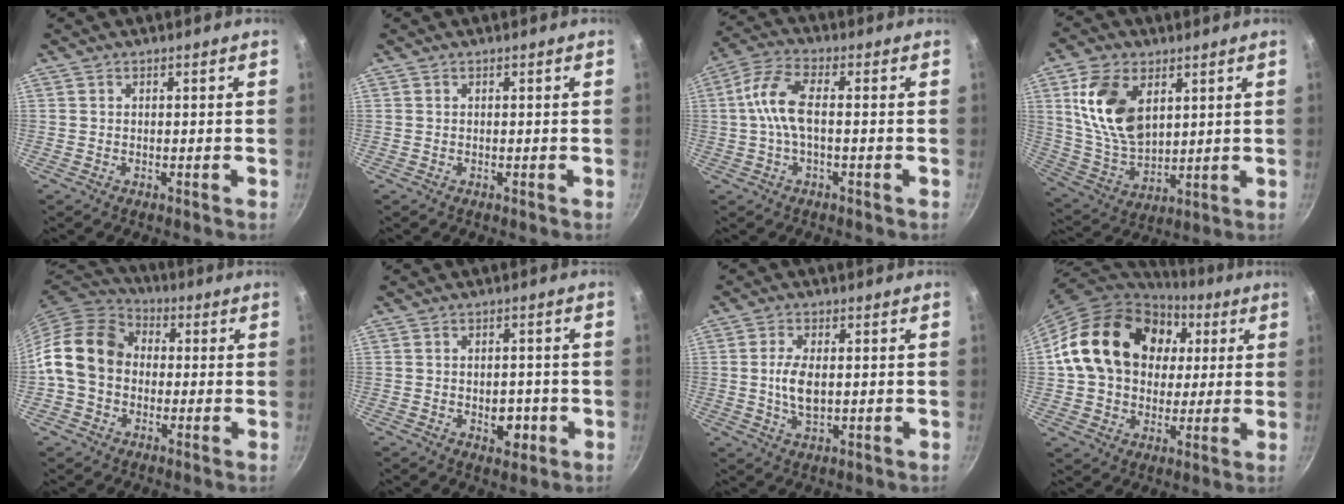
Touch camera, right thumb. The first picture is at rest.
{"total": 0.0}
{"total": 8.4, "force": [-0.2, 3.5, 7.6], "torque": [-0.177, 0.023, -0.016]}
{"total": 15.3, "force": [5.2, 9.4, 10.9], "torque": [-0.186, -0.025, 0.110]}
{"total": 15.1, "force": [-0.2, 12.0, 9.1], "torque": [-0.147, 0.035, -0.020]}
{"total": 5.1, "force": [-1.4, 3.3, 3.7], "torque": [-0.030, 0.005, -0.015]}
{"total": 6.6, "force": [0.1, 3.2, 5.7], "torque": [-0.118, -0.002, 0.005]}
{"total": 22.6, "force": [5.1, 17.3, 13.6], "torque": [-0.220, 0.023, 0.088]}